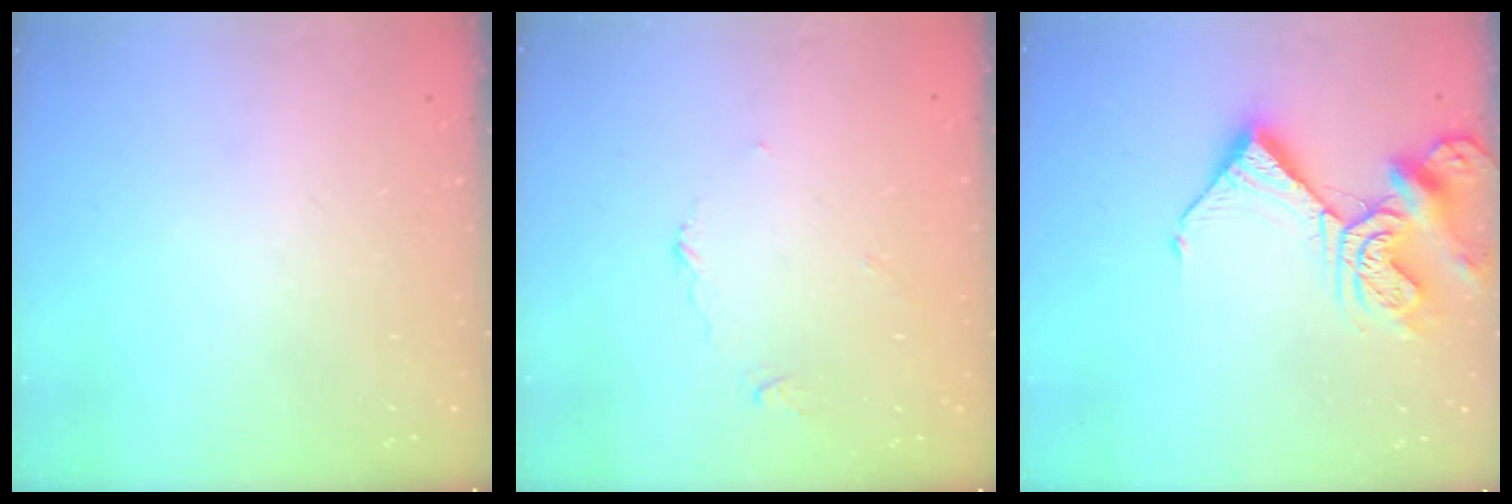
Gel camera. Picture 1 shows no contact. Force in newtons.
{"total": 3.3, "press": 3.2, "slide": 0.4}
{"total": 13.0, "press": 12.9, "slide": 1.7}